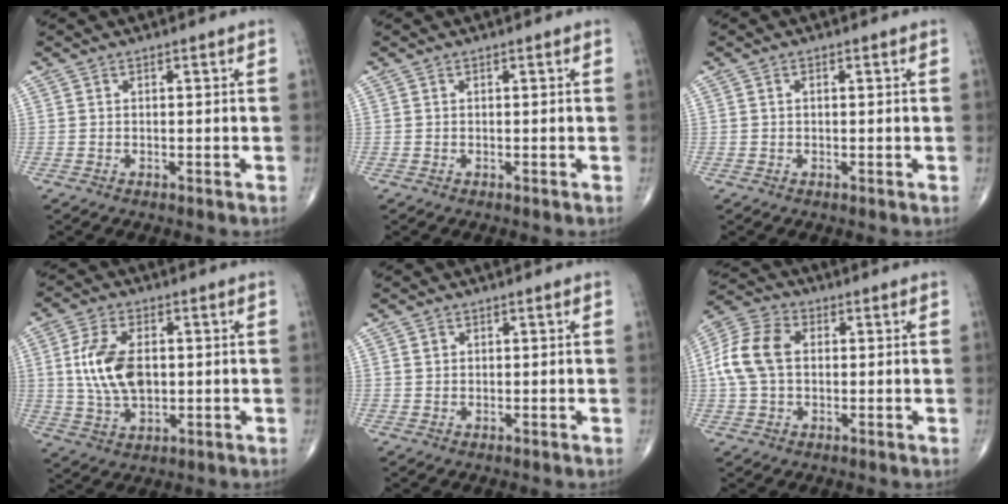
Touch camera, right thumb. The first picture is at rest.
{"total": 0.0}
{"total": 0.6, "force": [0.1, 0.4, 0.5], "torque": [-0.011, 0.002, 0.002]}
{"total": 11.4, "force": [1.0, 6.6, 9.2], "torque": [-0.175, -0.003, 0.022]}
{"total": 1.2, "force": [0.5, 1.0, 0.4], "torque": [-0.001, -0.001, 0.007]}
{"total": 10.6, "force": [0.9, 7.4, 7.6], "torque": [-0.157, 0.025, 0.011]}